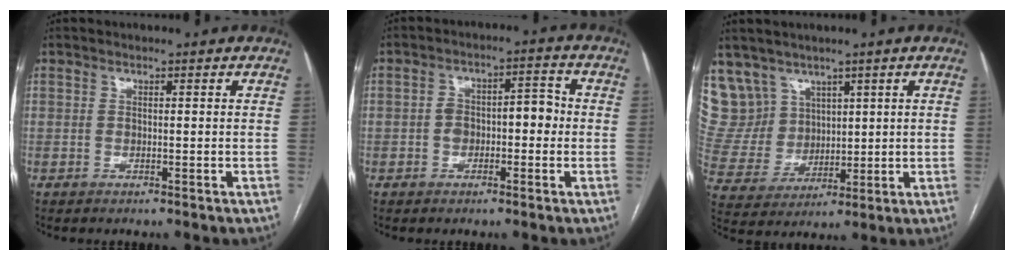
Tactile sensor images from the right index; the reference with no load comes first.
{"total": 6.0, "force": [-0.6, 3.2, 5.0], "torque": [-0.080, 0.035, -0.009]}
{"total": 9.8, "force": [6.5, 7.3, 0.4], "torque": [-0.022, 0.033, 0.150]}